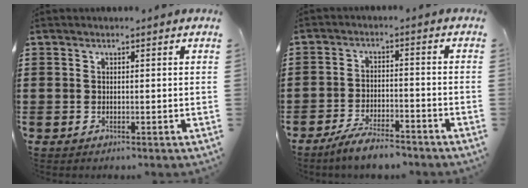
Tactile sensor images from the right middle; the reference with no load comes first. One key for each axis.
{"total": 5.1, "fx": -4.7, "fy": 0.6, "fz": 2.0, "tx": -0.039, "ty": 0.002, "tz": -0.091}